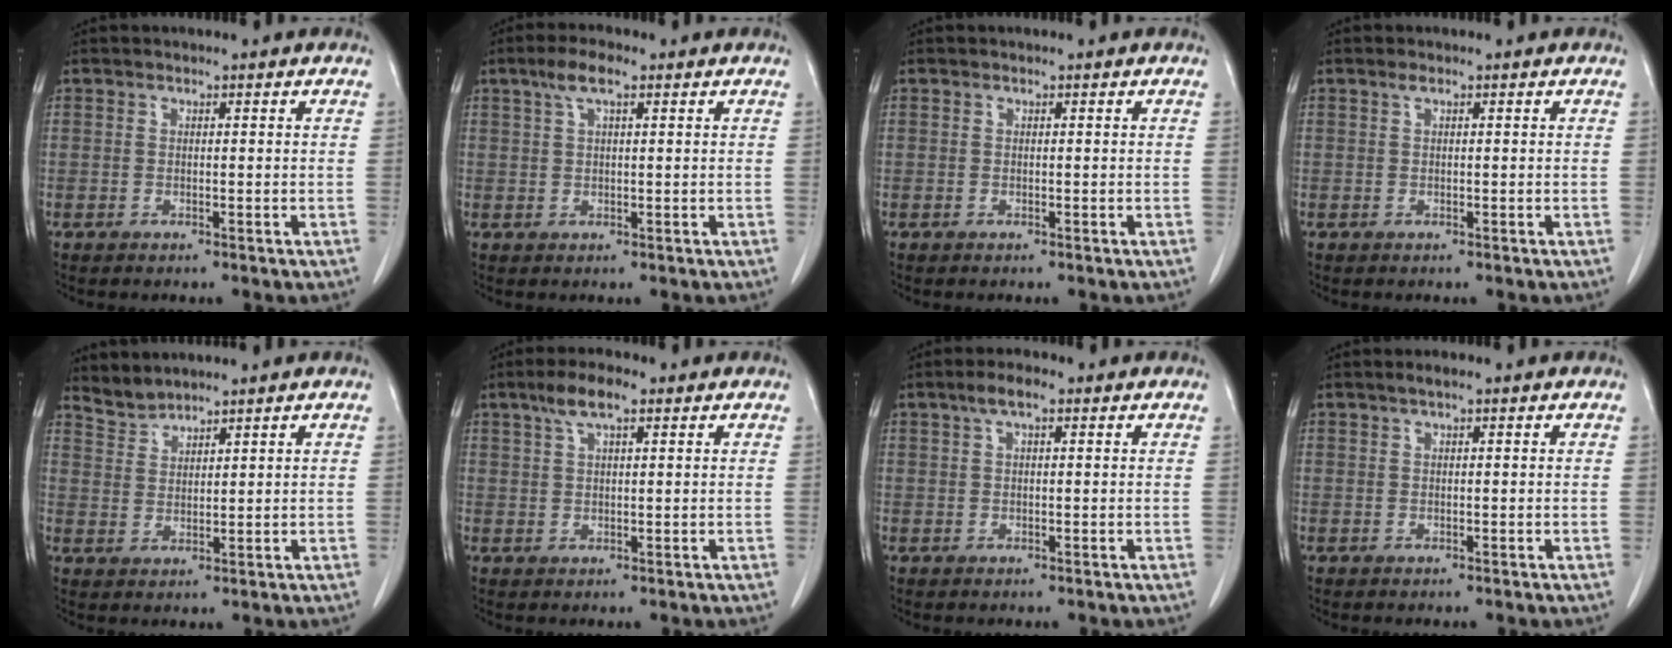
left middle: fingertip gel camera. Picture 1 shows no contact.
{"total": 3.7, "force": [2.1, 0.9, 2.9], "torque": [-0.064, 0.013, 0.043]}
{"total": 0.0}
{"total": 0.6, "force": [0.4, 0.1, 0.5], "torque": [-0.011, 0.004, 0.006]}
{"total": 2.9, "force": [2.8, 0.0, -0.4], "torque": [0.005, 0.002, 0.064]}
{"total": 4.6, "force": [2.8, 1.2, 3.5], "torque": [-0.074, 0.013, 0.054]}
{"total": 2.9, "force": [1.5, 0.8, 2.3], "torque": [-0.047, 0.014, 0.029]}
{"total": 1.1, "force": [0.7, 0.0, 0.9], "torque": [-0.019, 0.008, 0.011]}